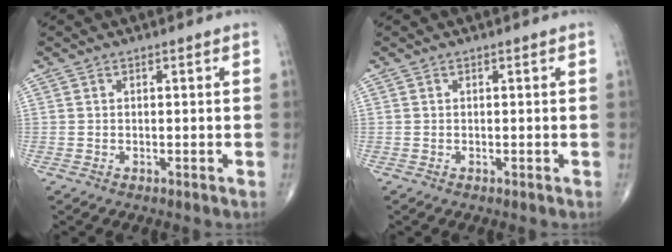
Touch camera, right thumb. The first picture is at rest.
{"total": 0.0}